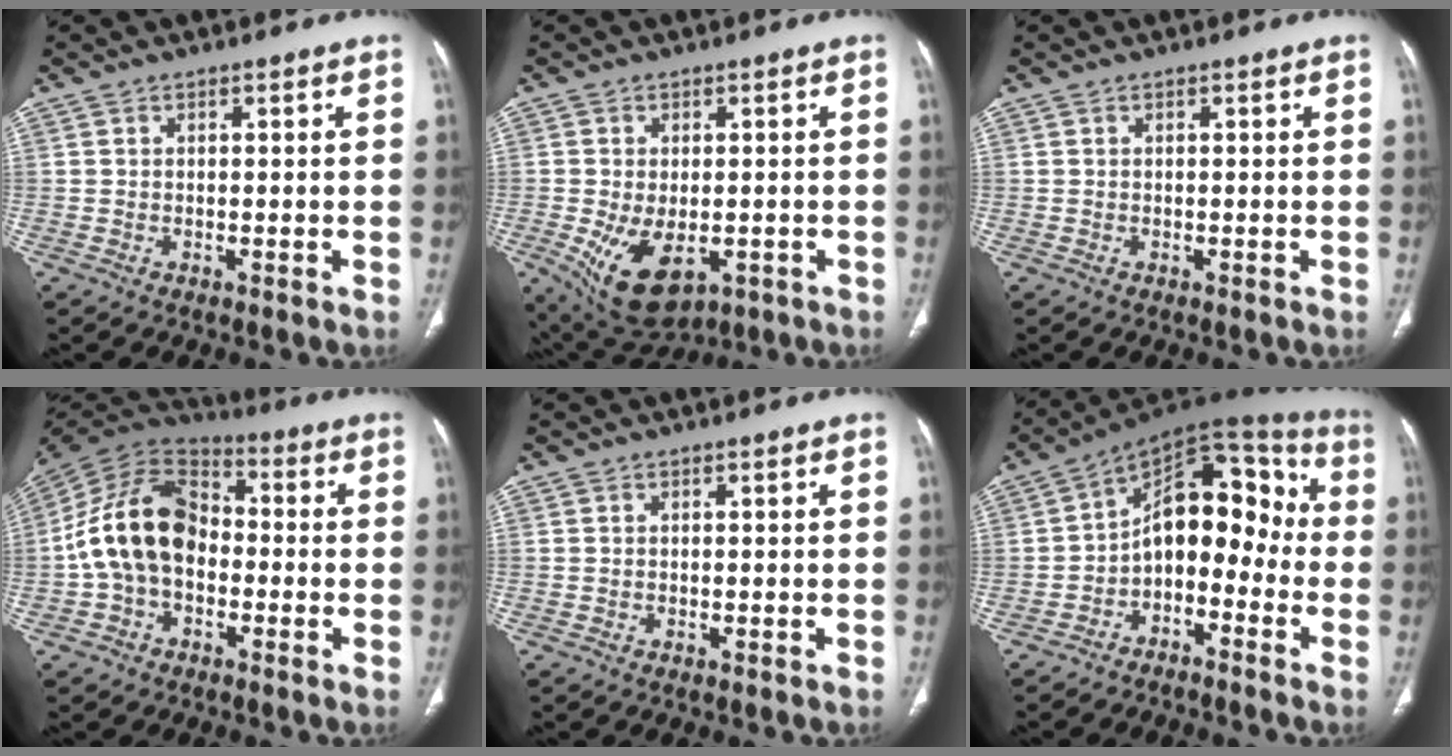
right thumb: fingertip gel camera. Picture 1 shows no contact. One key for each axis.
{"total": 10.9, "fx": -3.4, "fy": 6.3, "fz": 8.2, "tx": -0.137, "ty": -0.007, "tz": -0.035}
{"total": 0.0}
{"total": 16.2, "fx": -1.9, "fy": 11.3, "fz": 11.5, "tx": -0.205, "ty": 0.040, "tz": -0.044}
{"total": 0.0}
{"total": 15.0, "fx": -3.1, "fy": 9.2, "fz": 11.4, "tx": -0.130, "ty": 0.084, "tz": -0.061}